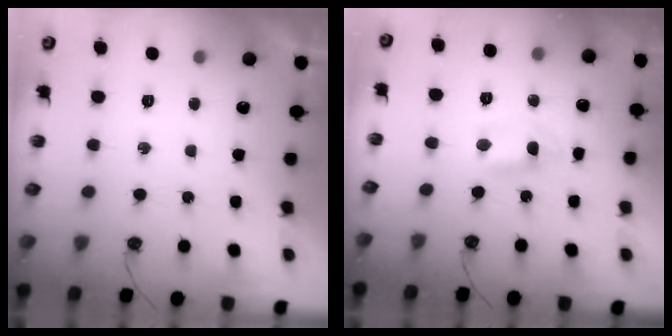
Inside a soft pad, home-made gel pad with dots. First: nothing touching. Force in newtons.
{"total": 1.2, "press": 1.0, "slide": 0.6}